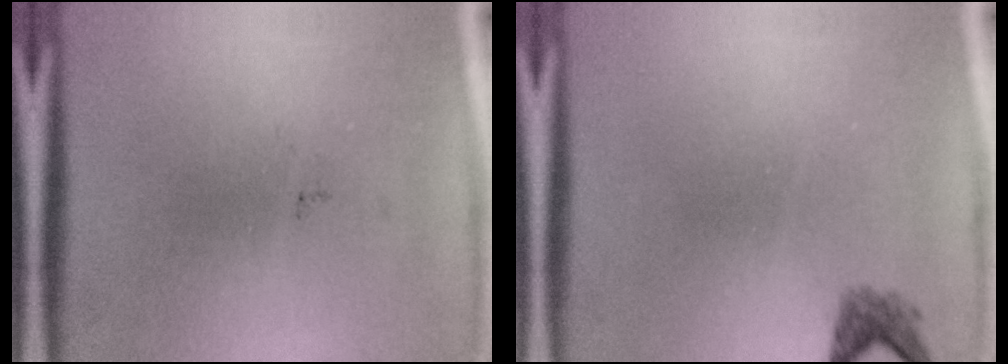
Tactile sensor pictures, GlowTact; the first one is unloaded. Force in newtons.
{"total": 1.4}